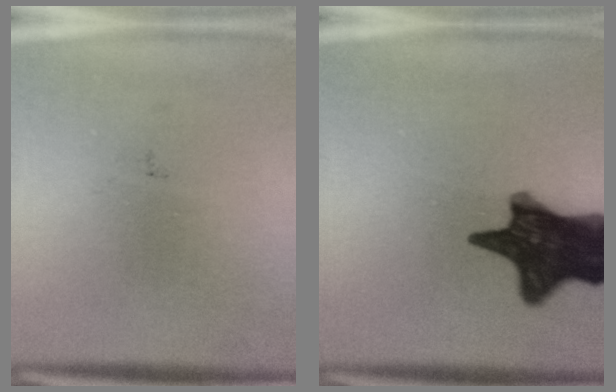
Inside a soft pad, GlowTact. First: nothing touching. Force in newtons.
{"total": 16.5}